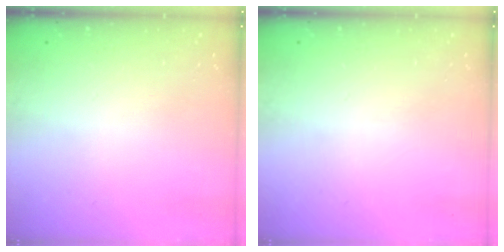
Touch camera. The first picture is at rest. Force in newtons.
{"total": 0.0}